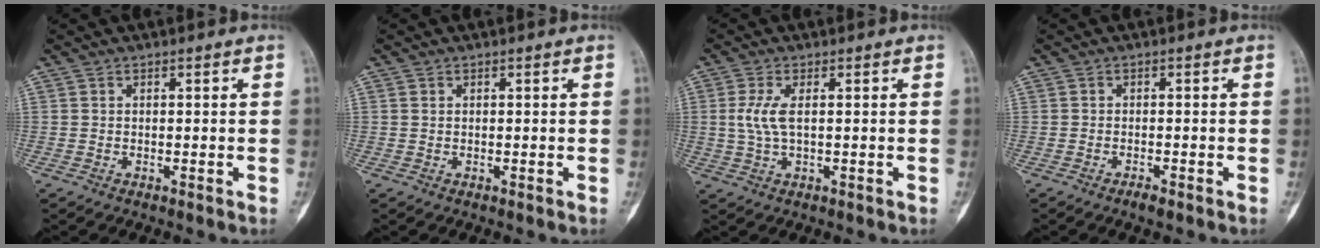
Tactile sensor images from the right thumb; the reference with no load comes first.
{"total": 0.5, "force": [0.2, 0.3, 0.3], "torque": [-0.008, 0.001, 0.004]}
{"total": 4.8, "force": [0.7, 1.8, 4.4], "torque": [-0.113, 0.001, 0.016]}
{"total": 1.4, "force": [-1.1, 0.4, 0.9], "torque": [-0.018, 0.003, -0.020]}